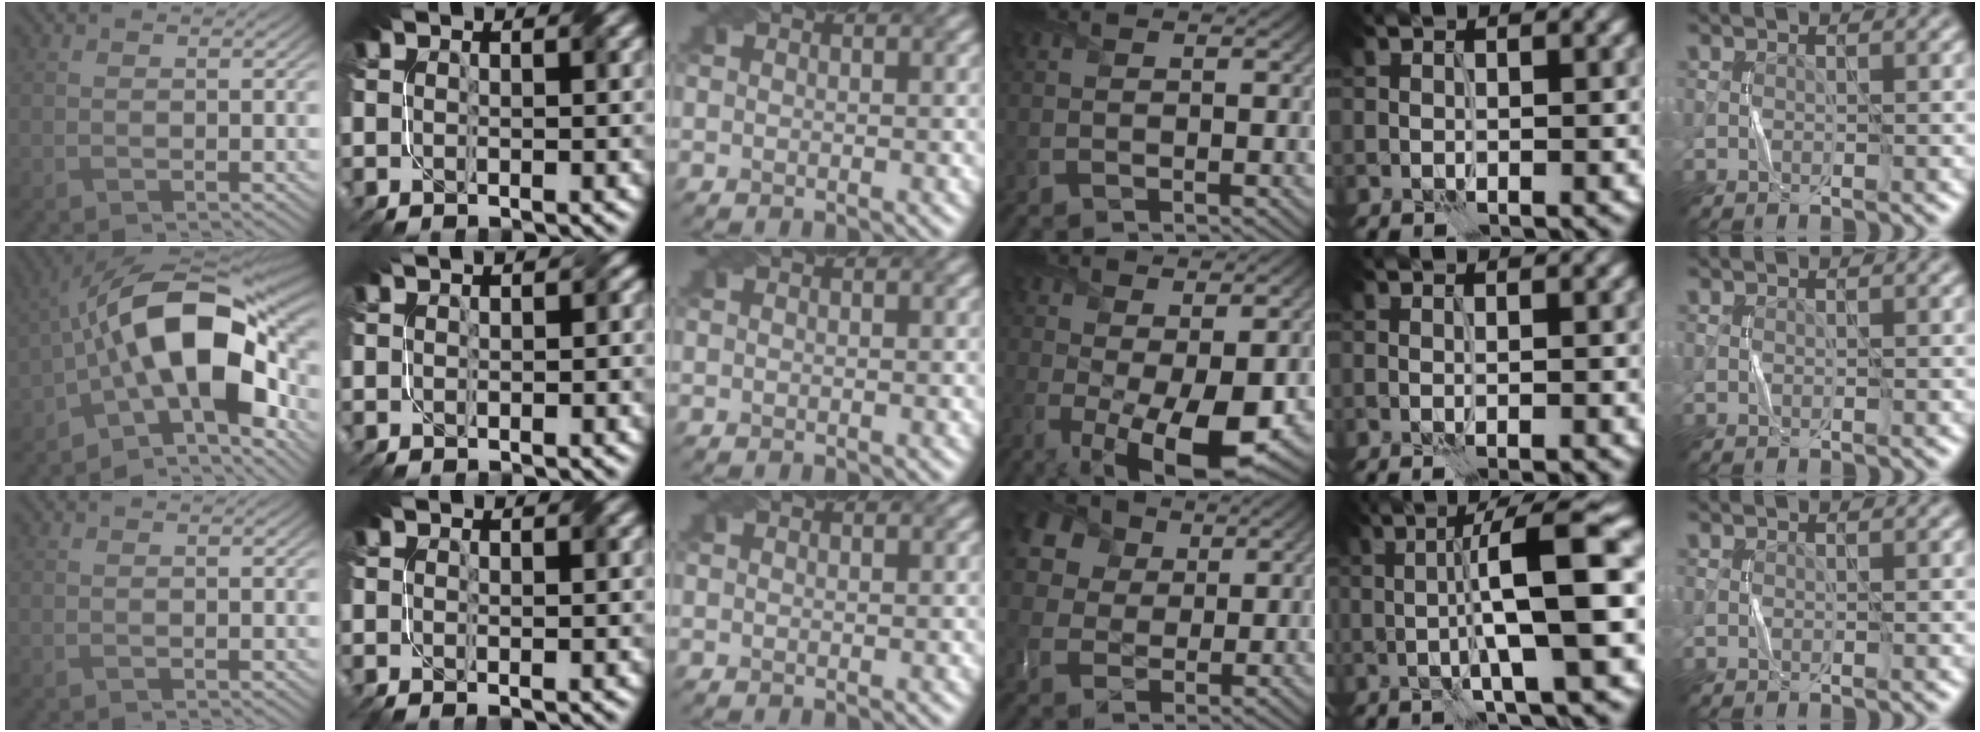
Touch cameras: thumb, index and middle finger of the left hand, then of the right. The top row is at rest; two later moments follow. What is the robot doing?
{"motion": "fold", "object": "napkin"}